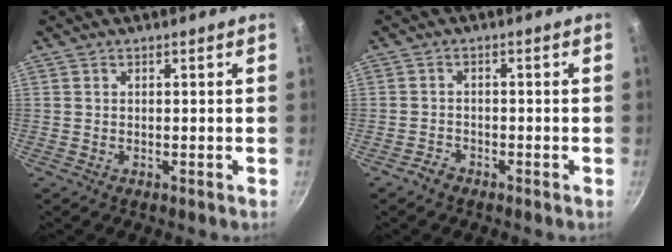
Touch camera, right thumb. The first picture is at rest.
{"total": 1.9, "force": [-1.6, 1.0, 0.3], "torque": [-0.006, 0.008, -0.030]}